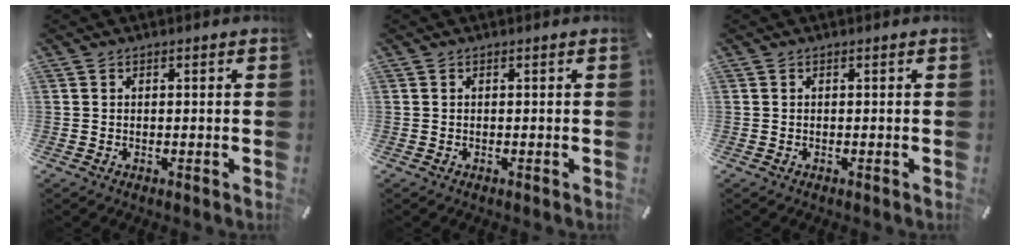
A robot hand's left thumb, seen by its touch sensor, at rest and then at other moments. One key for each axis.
{"total": 0.0}
{"total": 0.0}